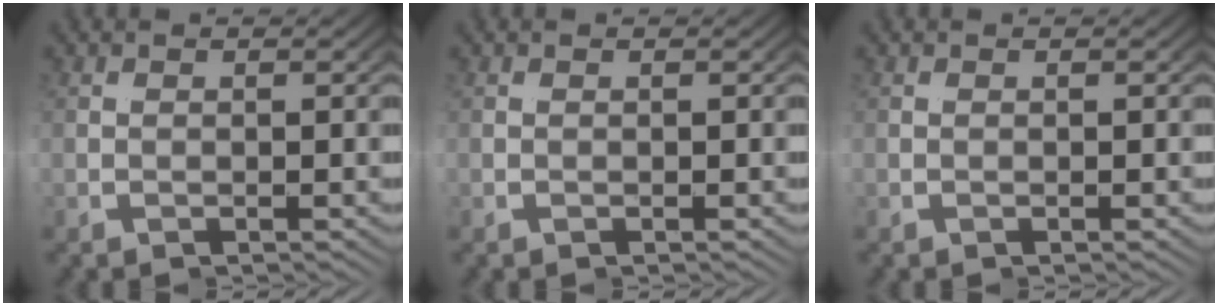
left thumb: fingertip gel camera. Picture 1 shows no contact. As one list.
[{"total": 0.0}, {"total": 0.0}]